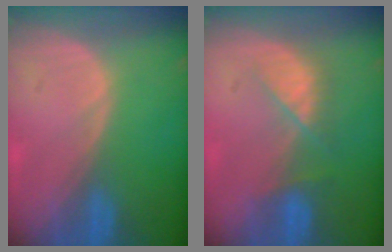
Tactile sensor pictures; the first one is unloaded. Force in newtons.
{"total": 4.6, "press": 4.6, "slide": 0.5}